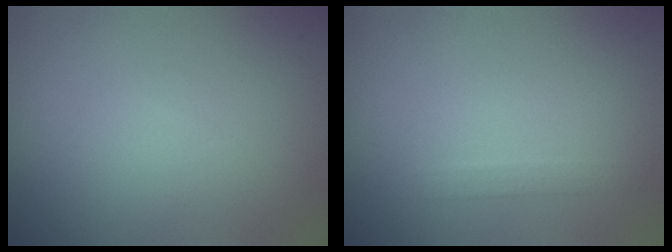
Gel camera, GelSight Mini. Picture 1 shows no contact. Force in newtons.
{"total": 0.9, "press": 0.9, "slide": 0.1}